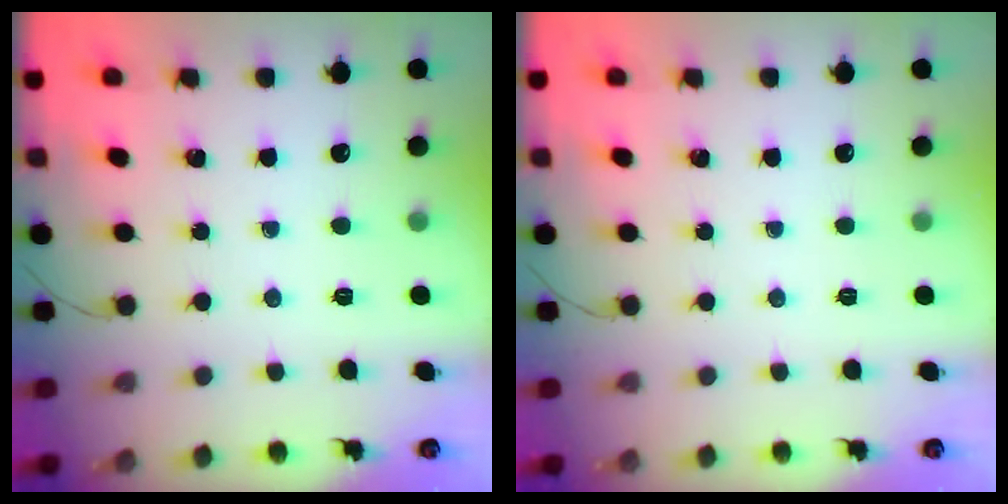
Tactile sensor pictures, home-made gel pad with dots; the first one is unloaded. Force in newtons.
{"total": 0.0}